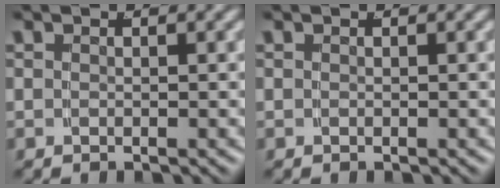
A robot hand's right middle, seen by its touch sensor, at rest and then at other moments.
{"total": 0.0}